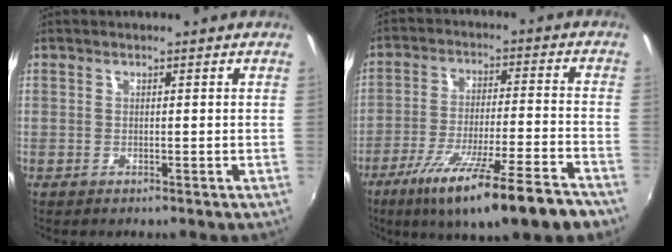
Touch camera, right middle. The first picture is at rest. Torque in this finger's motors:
{"motor_torque": [1.41, -0.73, 0.74, 0.21]}